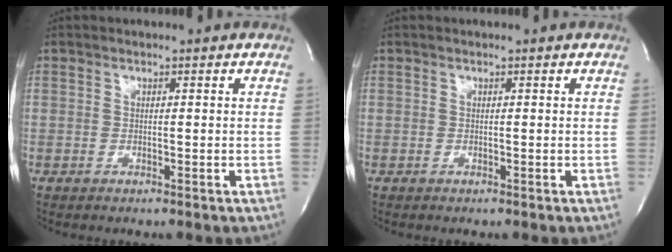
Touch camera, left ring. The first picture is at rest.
{"total": 0.0}